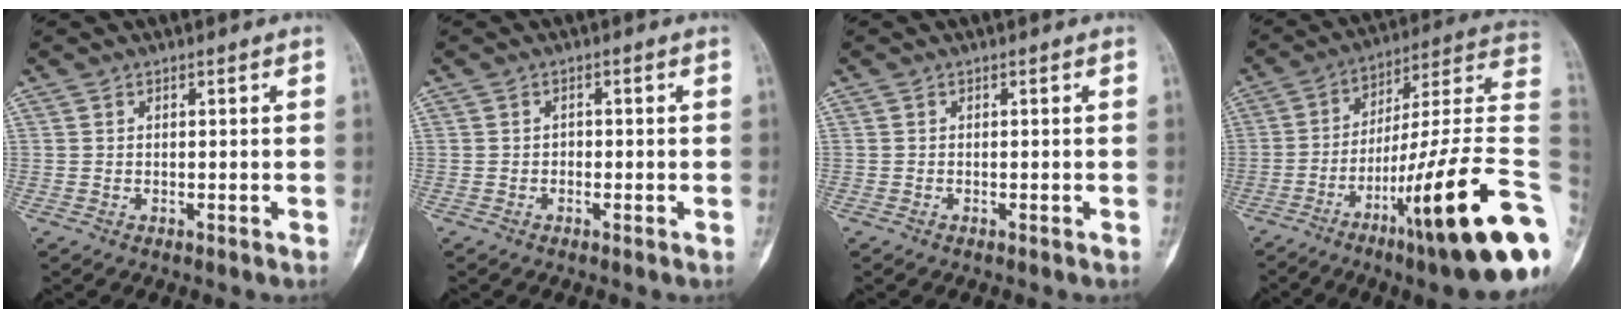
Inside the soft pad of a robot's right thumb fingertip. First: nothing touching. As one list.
[{"total": 0.9, "force": [-0.4, 0.7, 0.4], "torque": [0.001, 0.004, -0.011]}, {"total": 0.0}, {"total": 28.2, "force": [-8.9, 3.5, 26.5], "torque": [-0.341, 0.058, -0.136]}]